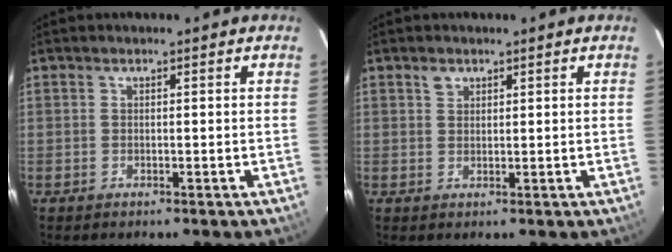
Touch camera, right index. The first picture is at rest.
{"total": 1.6, "force": [1.0, 1.1, 0.5], "torque": [-0.008, 0.003, 0.019]}